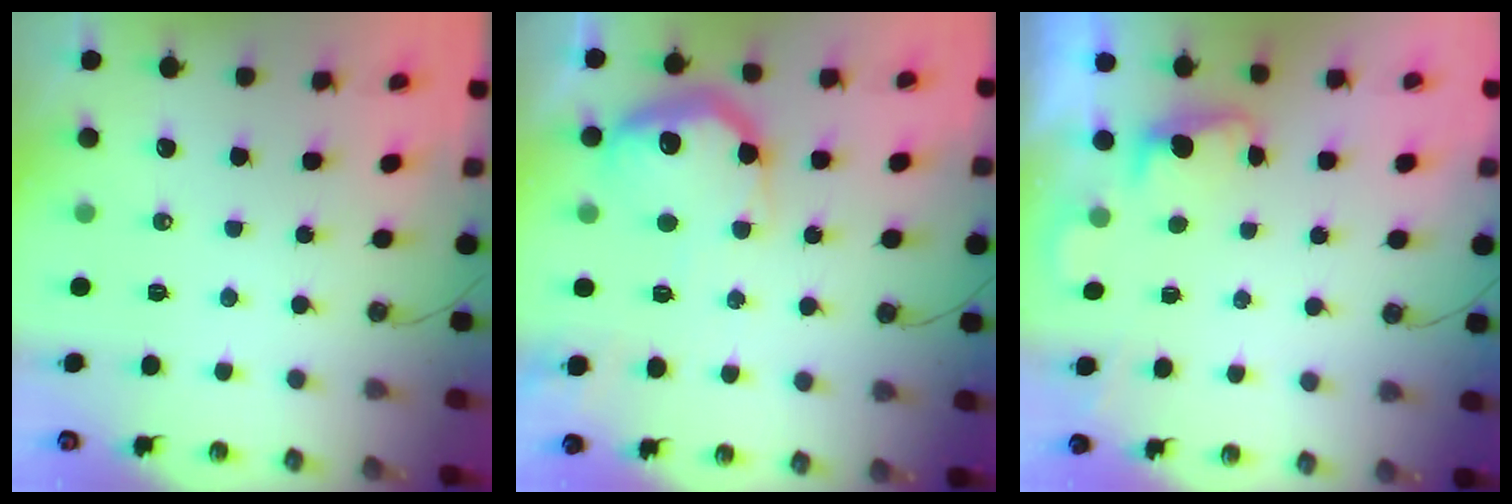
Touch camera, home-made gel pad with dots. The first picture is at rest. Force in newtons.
{"total": 19.0, "press": 18.9, "slide": 1.5}
{"total": 0.9, "press": 0.6, "slide": 0.7}